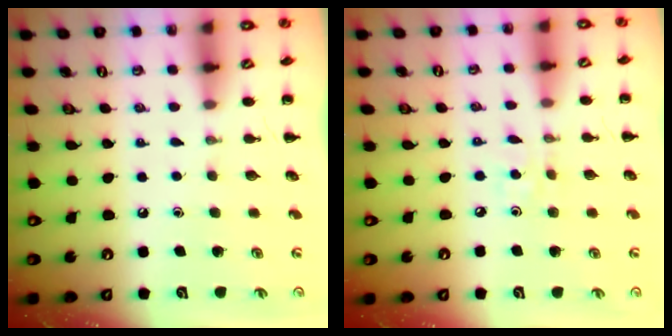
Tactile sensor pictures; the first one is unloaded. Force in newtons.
{"total": 2.0, "press": 1.9, "slide": 0.6}